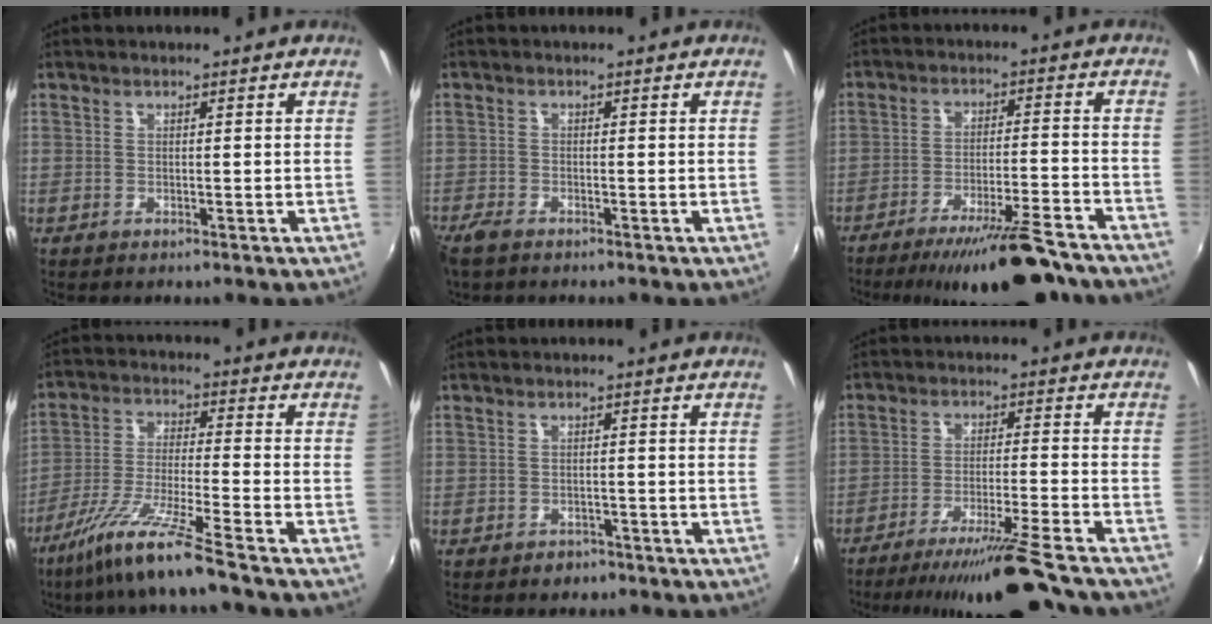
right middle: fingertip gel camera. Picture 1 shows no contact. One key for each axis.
{"total": 3.4, "fx": -2.7, "fy": 1.4, "fz": 1.4, "tx": -0.040, "ty": -0.011, "tz": -0.056}
{"total": 16.6, "fx": -14.0, "fy": 2.4, "fz": 8.4, "tx": -0.146, "ty": -0.018, "tz": -0.202}
{"total": 11.7, "fx": -9.0, "fy": -1.0, "fz": 7.4, "tx": -0.149, "ty": -0.017, "tz": -0.167}
{"total": 2.3, "fx": -1.6, "fy": 1.5, "fz": 0.3, "tx": -0.011, "ty": -0.001, "tz": -0.023}
{"total": 14.2, "fx": -12.5, "fy": -1.4, "fz": 6.6, "tx": -0.128, "ty": -0.021, "tz": -0.202}